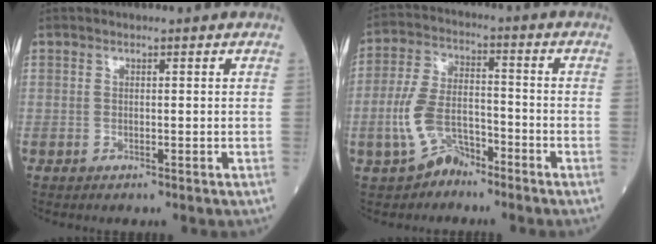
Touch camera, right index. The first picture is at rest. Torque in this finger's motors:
{"motor_torque": [0.72, -0.36, 0.23, 0.08]}